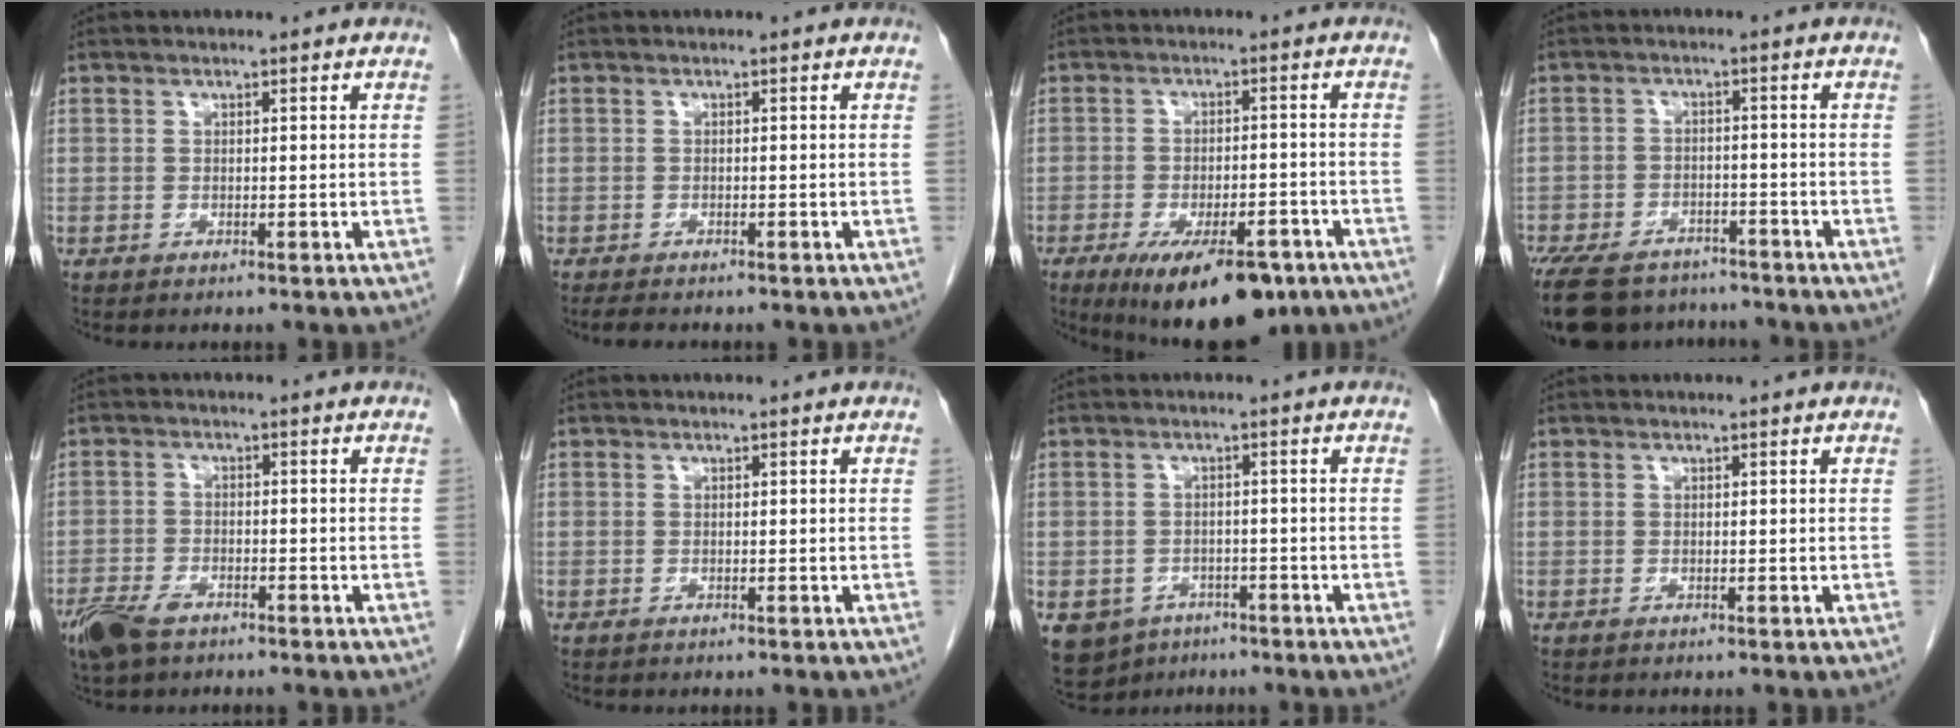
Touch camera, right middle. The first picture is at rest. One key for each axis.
{"total": 2.8, "fx": -2.3, "fy": 0.7, "fz": 1.4, "tx": -0.023, "ty": -0.007, "tz": -0.029}
{"total": 14.1, "fx": -9.2, "fy": 5.1, "fz": 9.4, "tx": -0.138, "ty": -0.012, "tz": -0.134}
{"total": 17.0, "fx": -13.7, "fy": 7.6, "fz": 6.7, "tx": -0.181, "ty": -0.016, "tz": -0.195}
{"total": 6.2, "fx": -4.4, "fy": 2.7, "fz": 3.4, "tx": -0.068, "ty": -0.007, "tz": -0.081}
{"total": 0.0}
{"total": 7.8, "fx": -4.9, "fy": 5.7, "fz": 1.8, "tx": -0.036, "ty": 0.001, "tz": -0.070}
{"total": 0.0}